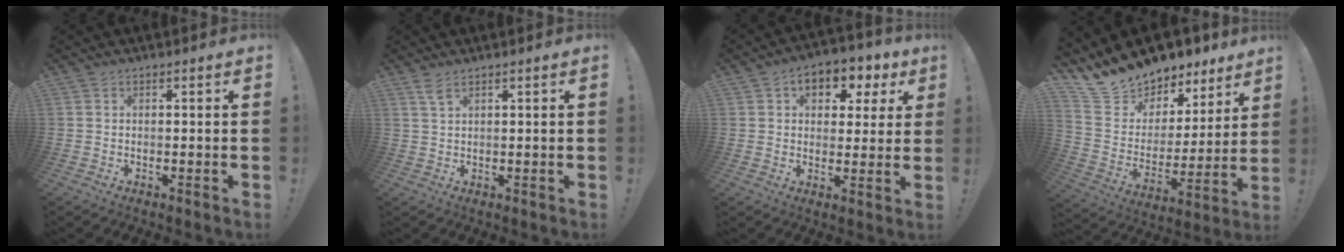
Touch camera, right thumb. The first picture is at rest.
{"total": 2.7, "force": [1.7, 0.7, 2.0], "torque": [-0.041, -0.002, 0.030]}
{"total": 8.9, "force": [3.7, 5.9, 5.5], "torque": [-0.071, -0.016, 0.068]}
{"total": 14.7, "force": [13.3, 5.9, 1.9], "torque": [-0.063, -0.109, 0.253]}